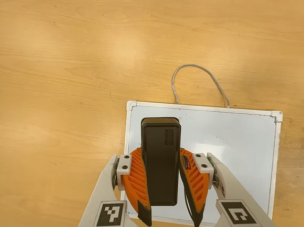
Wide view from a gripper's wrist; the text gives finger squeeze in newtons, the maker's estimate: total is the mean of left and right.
{"total": 8.2, "left": 6.9, "right": 9.5}